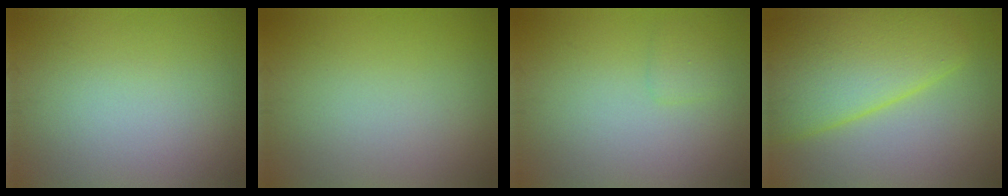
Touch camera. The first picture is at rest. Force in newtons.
{"total": 0.0}
{"total": 1.0, "press": 1.0, "slide": 0.1}
{"total": 8.1, "press": 8.1, "slide": 0.5}